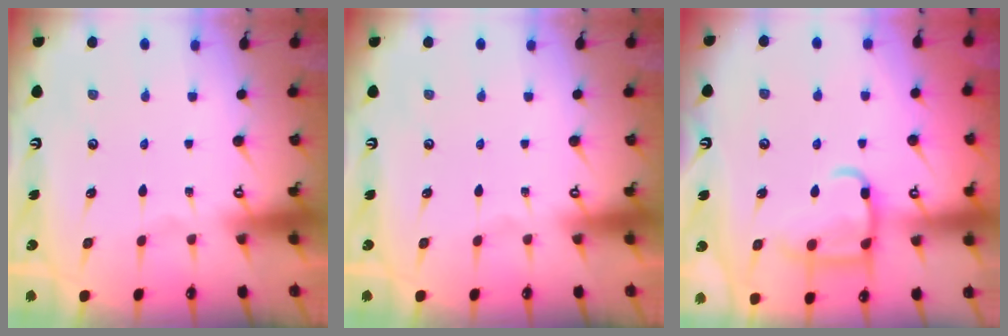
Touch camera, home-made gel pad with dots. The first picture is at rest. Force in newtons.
{"total": 0.0}
{"total": 13.2, "press": 13.1, "slide": 1.4}